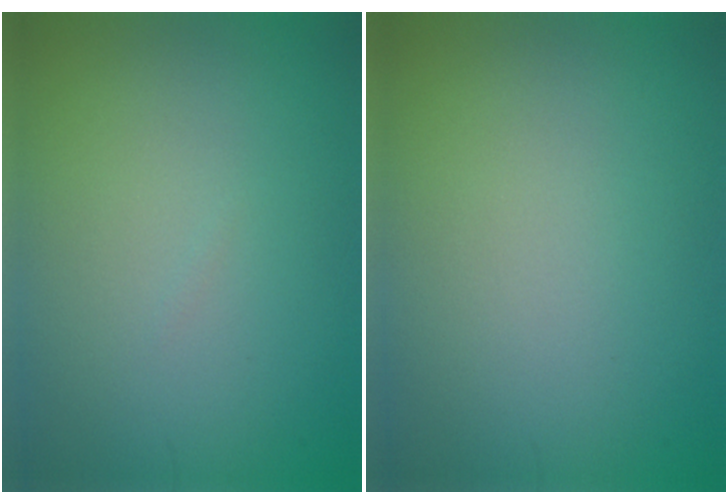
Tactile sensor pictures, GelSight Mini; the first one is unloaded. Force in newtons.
{"total": 0.0}